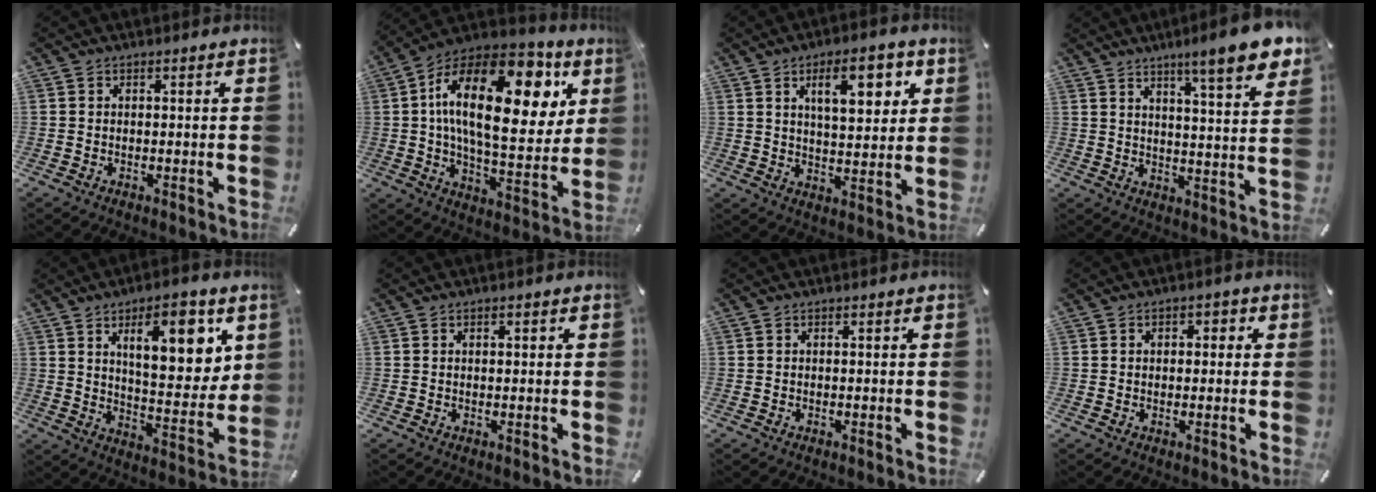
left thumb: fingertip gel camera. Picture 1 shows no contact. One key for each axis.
{"total": 26.4, "fx": 8.3, "fy": 13.0, "fz": 21.4, "tx": -0.368, "ty": -0.041, "tz": 0.127}
{"total": 11.9, "fx": 5.5, "fy": 4.9, "fz": 9.4, "tx": -0.137, "ty": -0.010, "tz": 0.087}
{"total": 10.9, "fx": 8.1, "fy": 1.1, "fz": 7.3, "tx": -0.112, "ty": -0.053, "tz": 0.130}
{"total": 14.9, "fx": 7.2, "fy": 6.2, "fz": 11.5, "tx": -0.155, "ty": -0.033, "tz": 0.113}
{"total": 1.0, "fx": 0.3, "fy": 0.5, "fz": 0.8, "tx": -0.016, "ty": 0.003, "tz": 0.004}
{"total": 0.0}
{"total": 2.1, "fx": 0.0, "fy": 1.6, "fz": 1.4, "tx": -0.013, "ty": 0.002, "tz": -0.007}